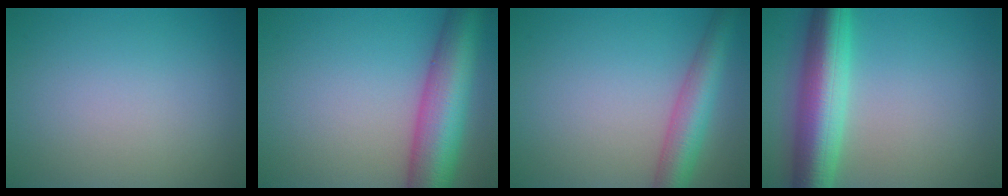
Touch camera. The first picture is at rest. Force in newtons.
{"total": 10.1, "press": 10.1, "slide": 0.3}
{"total": 5.1, "press": 5.1, "slide": 0.2}
{"total": 8.4, "press": 8.4, "slide": 0.2}